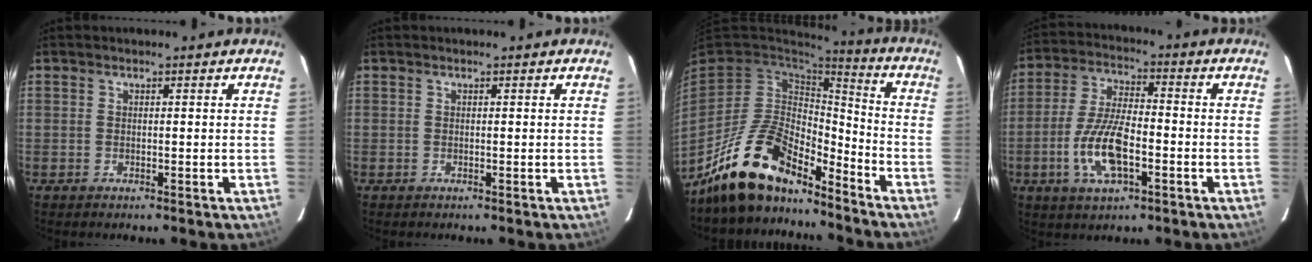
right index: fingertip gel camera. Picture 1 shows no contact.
{"total": 0.0}
{"total": 17.0, "force": [-13.4, 6.5, 8.3], "torque": [-0.182, 0.006, -0.240]}
{"total": 11.8, "force": [-4.0, 4.4, 10.2], "torque": [-0.212, -0.002, -0.074]}